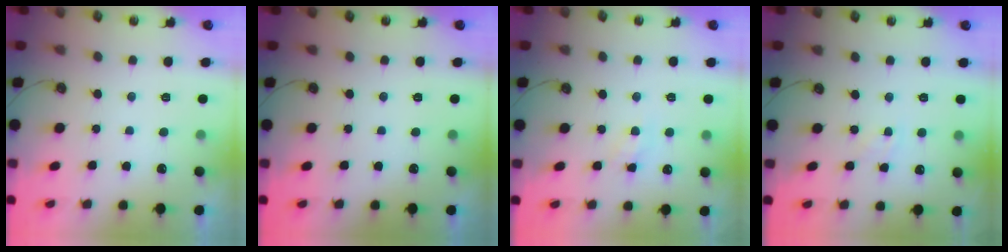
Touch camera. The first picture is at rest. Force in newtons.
{"total": 0.0}
{"total": 6.8, "press": 6.8, "slide": 0.9}
{"total": 2.8, "press": 2.8, "slide": 0.4}